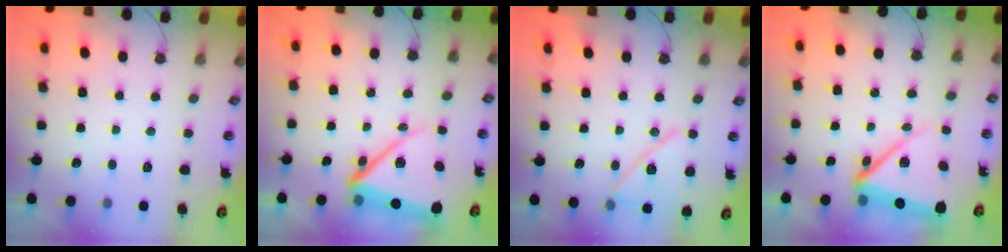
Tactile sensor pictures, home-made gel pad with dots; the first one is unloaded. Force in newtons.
{"total": 13.9, "press": 13.9, "slide": 1.3}
{"total": 15.1, "press": 14.9, "slide": 2.7}
{"total": 12.1, "press": 12.0, "slide": 1.5}